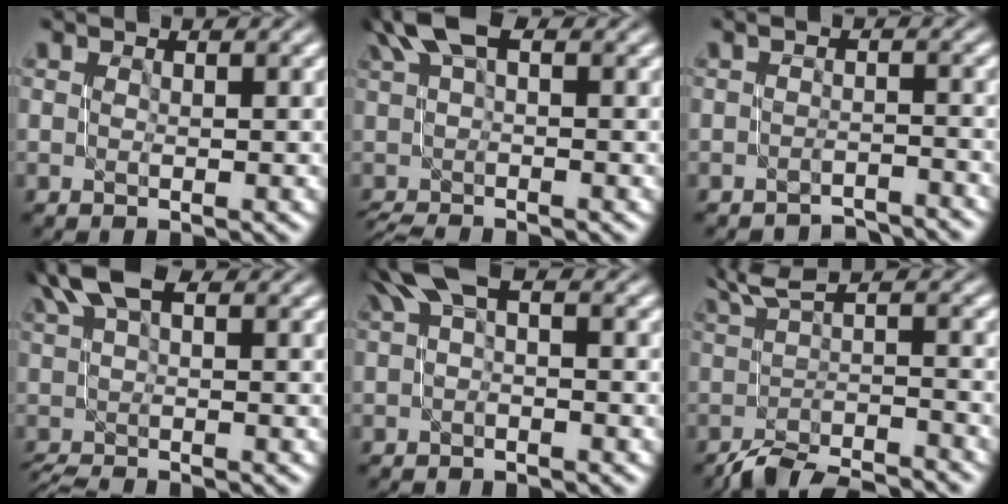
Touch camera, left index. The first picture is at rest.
{"total": 4.3, "force": [1.5, 1.5, 3.8], "torque": [-0.064, 0.008, 0.020]}
{"total": 2.0, "force": [-2.0, 0.1, 0.1], "torque": [0.006, -0.003, -0.038]}
{"total": 4.4, "force": [2.0, 1.4, 3.6], "torque": [-0.056, 0.009, 0.030]}
{"total": 3.0, "force": [1.1, 0.7, 2.7], "torque": [-0.053, 0.007, 0.018]}
{"total": 4.4, "force": [-2.1, 1.1, 3.7], "torque": [-0.047, -0.008, -0.039]}